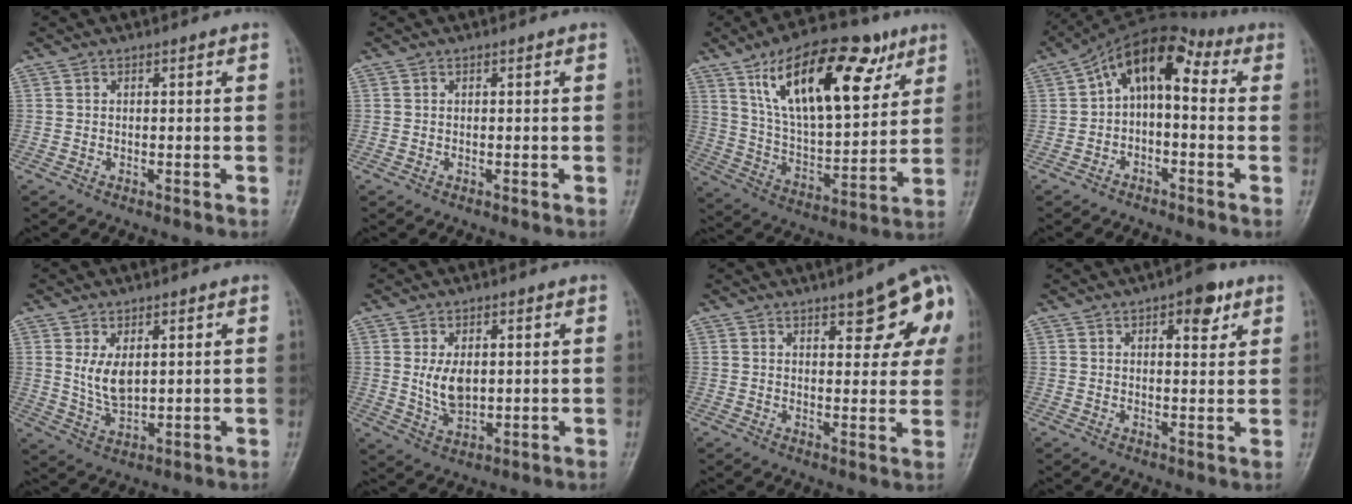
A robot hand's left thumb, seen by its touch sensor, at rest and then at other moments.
{"total": 0.0}
{"total": 23.6, "force": [11.6, 10.5, 17.6], "torque": [-0.250, -0.033, 0.201]}
{"total": 9.9, "force": [1.1, 5.6, 8.1], "torque": [-0.107, 0.044, 0.001]}
{"total": 6.0, "force": [1.7, 3.4, 4.6], "torque": [-0.074, -0.015, 0.042]}
{"total": 6.4, "force": [0.9, 4.0, 4.9], "torque": [-0.075, -0.009, 0.026]}
{"total": 13.0, "force": [5.5, 4.8, 10.7], "torque": [-0.099, -0.008, 0.062]}
{"total": 6.4, "force": [3.4, 2.9, 4.6], "torque": [-0.039, -0.012, 0.040]}